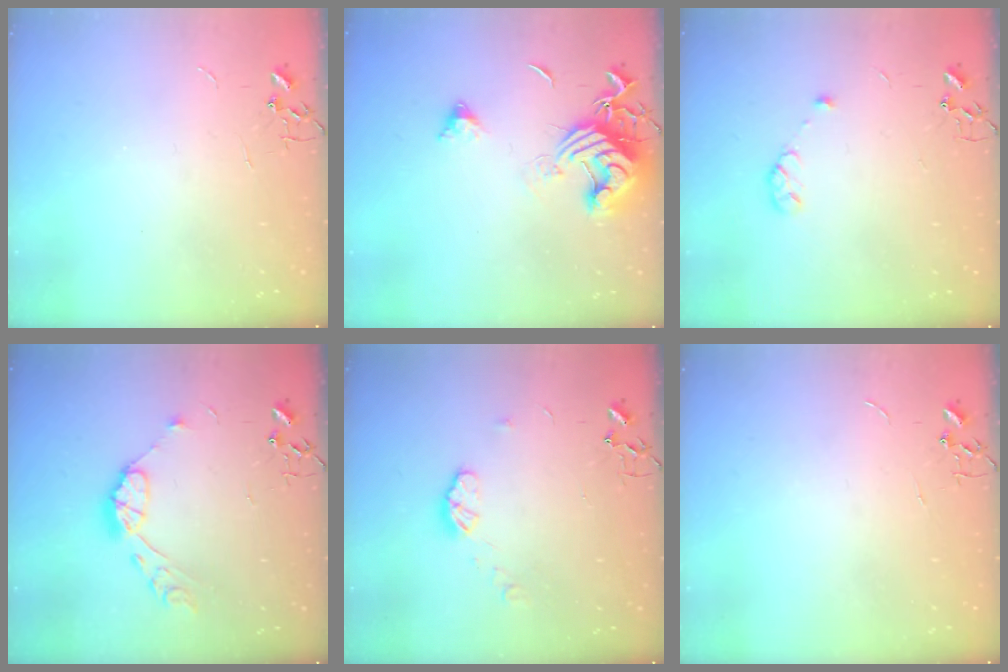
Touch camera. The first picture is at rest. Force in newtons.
{"total": 13.8, "press": 13.7, "slide": 1.8}
{"total": 5.5, "press": 5.4, "slide": 1.0}
{"total": 10.2, "press": 10.2, "slide": 0.8}
{"total": 6.9, "press": 6.9, "slide": 0.5}
{"total": 0.0}